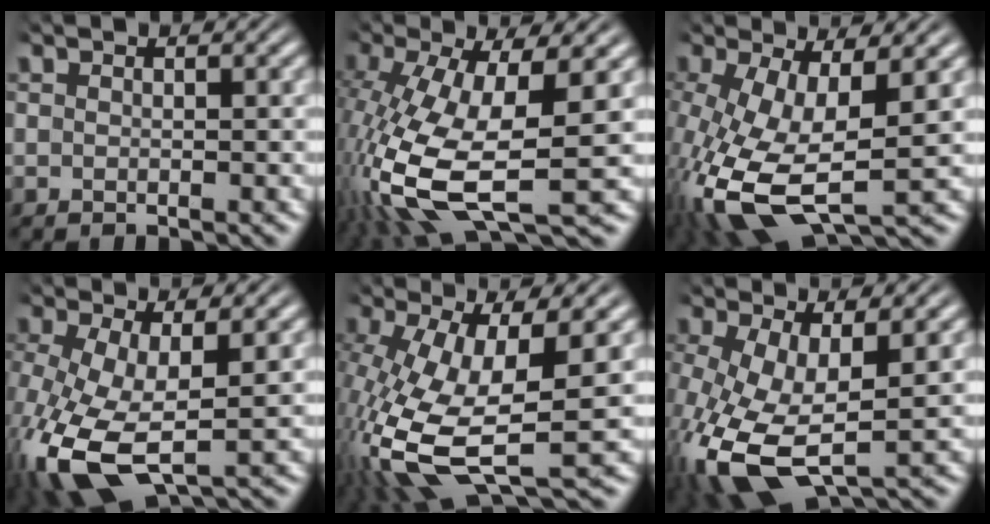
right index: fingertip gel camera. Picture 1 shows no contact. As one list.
[{"total": 11.1, "force": [-3.3, 5.8, 8.8], "torque": [-0.197, -0.069, -0.012]}, {"total": 10.8, "force": [-3.4, 6.3, 8.1], "torque": [-0.179, -0.056, -0.021]}, {"total": 8.7, "force": [-3.0, 5.2, 6.4], "torque": [-0.165, -0.056, -0.016]}, {"total": 10.4, "force": [-2.3, 5.4, 8.6], "torque": [-0.177, -0.054, -0.003]}, {"total": 9.9, "force": [-3.8, 5.9, 7.0], "torque": [-0.175, -0.066, -0.024]}]